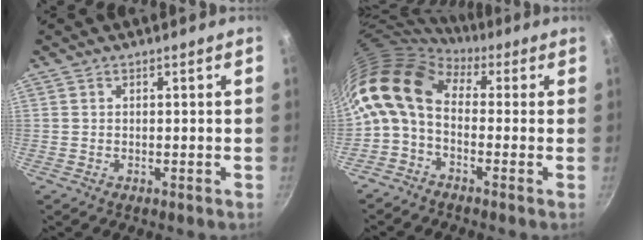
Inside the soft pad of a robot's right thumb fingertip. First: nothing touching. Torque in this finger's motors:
{"motor_torque": [0.15, 0.71, 1.24, -0.90, 0.42]}